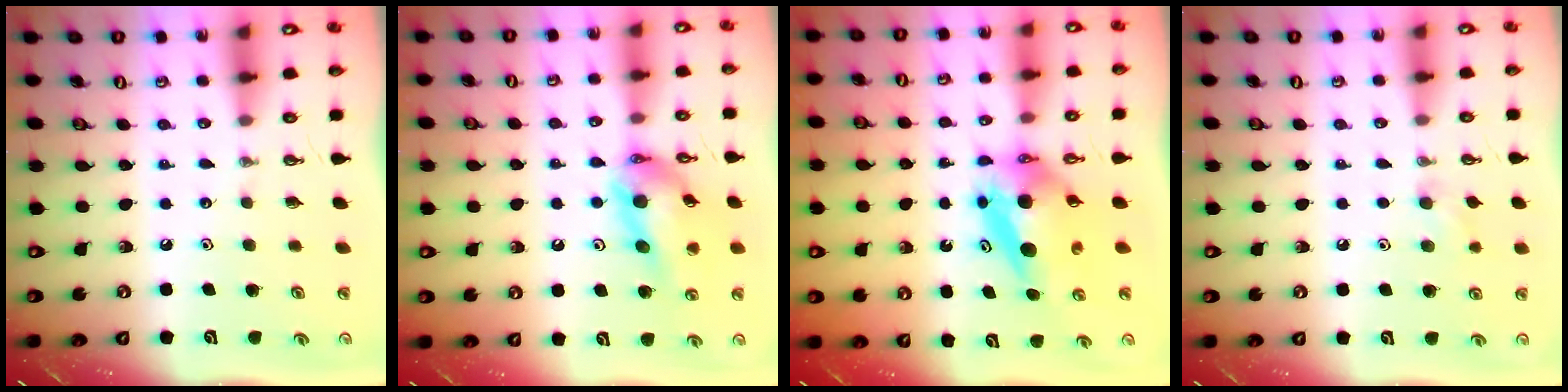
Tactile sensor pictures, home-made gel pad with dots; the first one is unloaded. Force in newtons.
{"total": 13.9, "press": 13.8, "slide": 1.2}
{"total": 7.2, "press": 7.1, "slide": 0.9}
{"total": 6.5, "press": 6.4, "slide": 1.4}